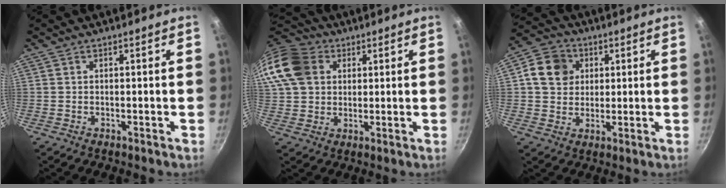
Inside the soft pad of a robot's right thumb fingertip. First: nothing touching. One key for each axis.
{"total": 16.8, "fx": 5.4, "fy": 13.4, "fz": 8.6, "tx": -0.189, "ty": 0.021, "tz": 0.092}
{"total": 7.9, "fx": 2.0, "fy": 6.8, "fz": 3.4, "tx": -0.030, "ty": 0.008, "tz": 0.024}